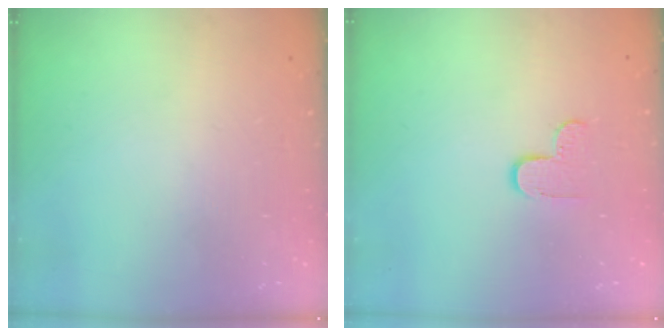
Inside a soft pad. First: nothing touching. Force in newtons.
{"total": 4.7, "press": 4.6, "slide": 0.4}